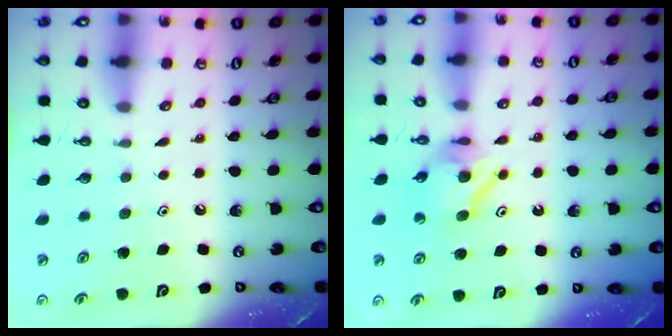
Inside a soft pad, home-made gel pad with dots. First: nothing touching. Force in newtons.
{"total": 7.7, "press": 7.6, "slide": 0.6}